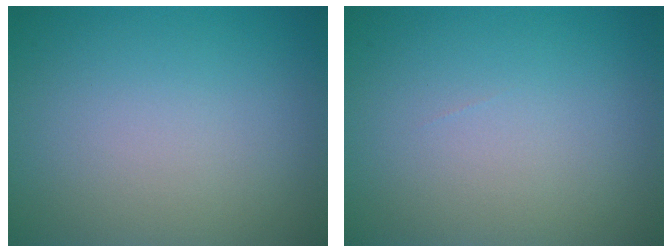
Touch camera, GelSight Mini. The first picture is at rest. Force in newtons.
{"total": 0.0}